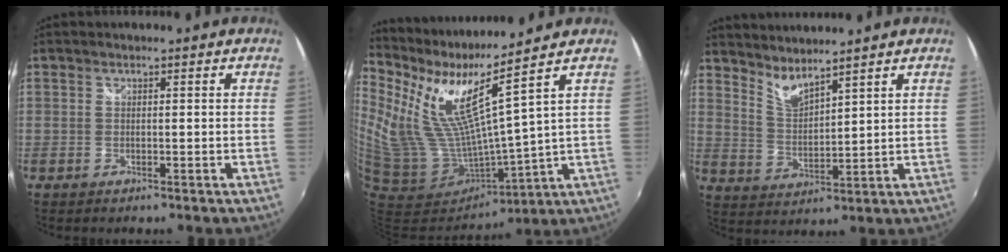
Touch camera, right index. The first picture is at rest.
{"total": 14.5, "force": [9.4, 0.5, 11.1], "torque": [-0.182, -0.021, 0.205]}
{"total": 5.7, "force": [5.1, 0.6, 2.3], "torque": [-0.042, -0.008, 0.101]}